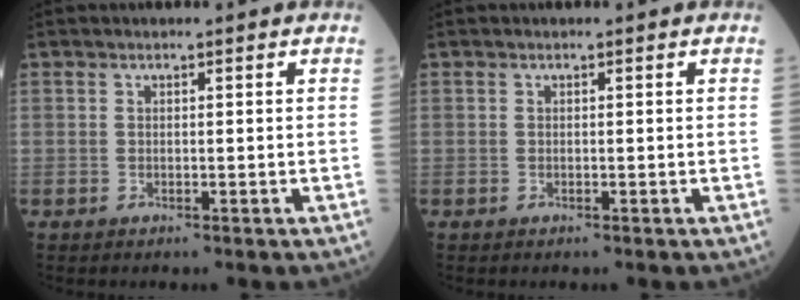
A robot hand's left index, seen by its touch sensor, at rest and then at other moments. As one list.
[{"total": 0.0}]